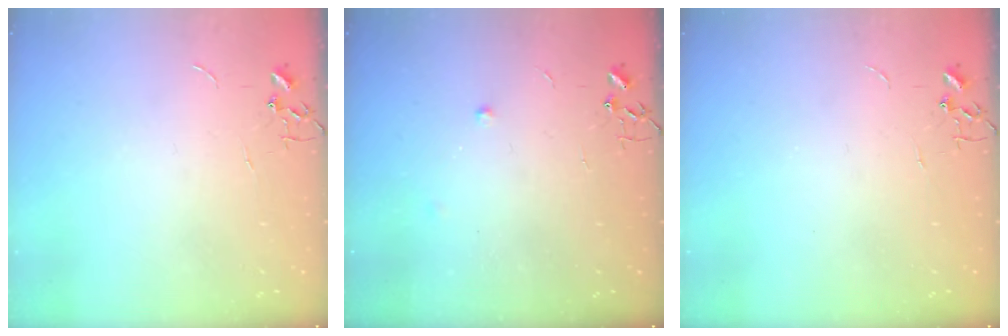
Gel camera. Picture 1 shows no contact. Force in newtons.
{"total": 4.6, "press": 4.4, "slide": 1.1}
{"total": 0.0}